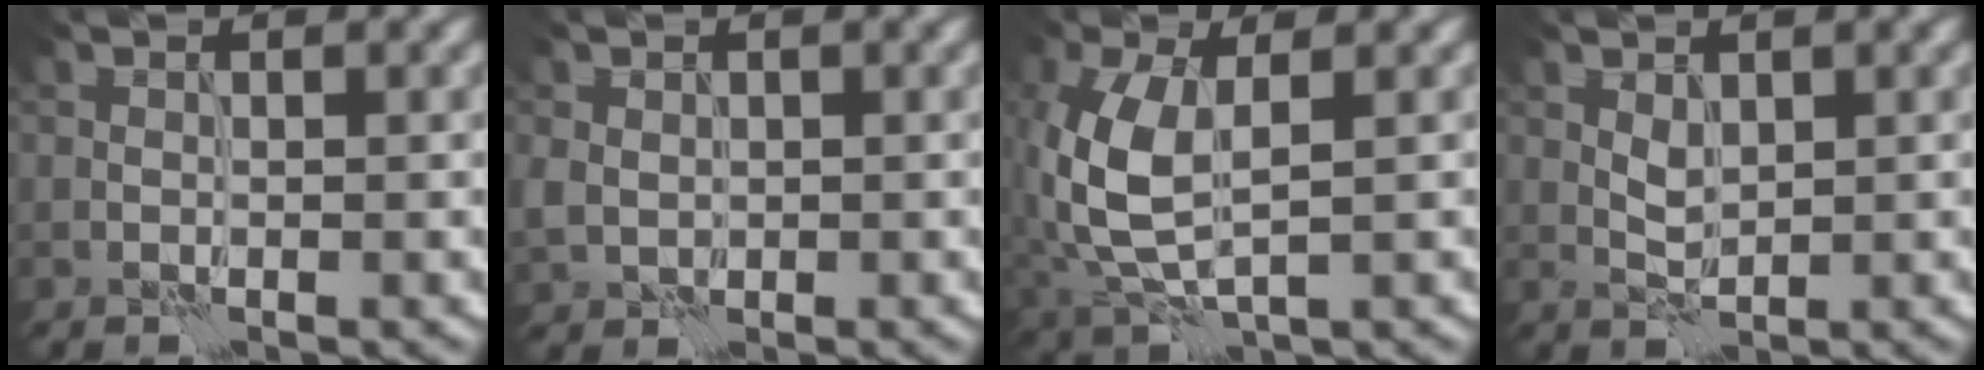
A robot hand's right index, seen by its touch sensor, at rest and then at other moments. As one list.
[{"total": 1.8, "force": [0.4, 1.5, 0.8], "torque": [-0.022, 0.000, 0.007]}, {"total": 7.4, "force": [0.3, 3.7, 6.3], "torque": [-0.166, 0.002, 0.007]}, {"total": 1.4, "force": [0.7, 0.7, 1.0], "torque": [-0.024, -0.001, 0.017]}]